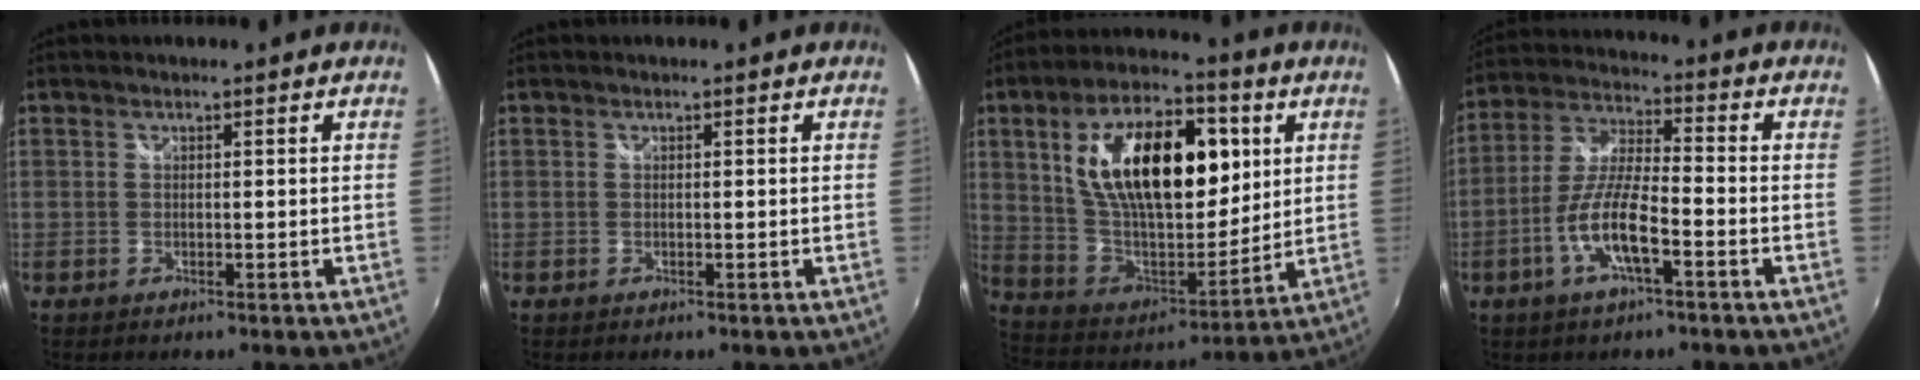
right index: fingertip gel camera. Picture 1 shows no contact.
{"total": 0.0}
{"total": 25.5, "force": [7.2, 13.0, 20.7], "torque": [-0.371, 0.012, 0.132]}
{"total": 10.5, "force": [-4.6, 2.3, 9.1], "torque": [-0.192, -0.003, -0.087]}